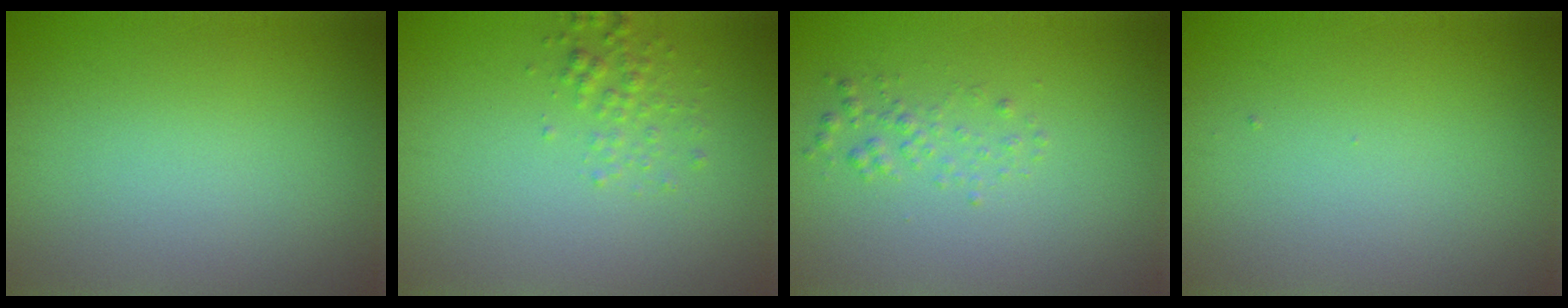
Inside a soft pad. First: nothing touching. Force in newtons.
{"total": 1.6, "press": 1.6, "slide": 0.1}
{"total": 1.3, "press": 1.3, "slide": 0.0}
{"total": 0.0}